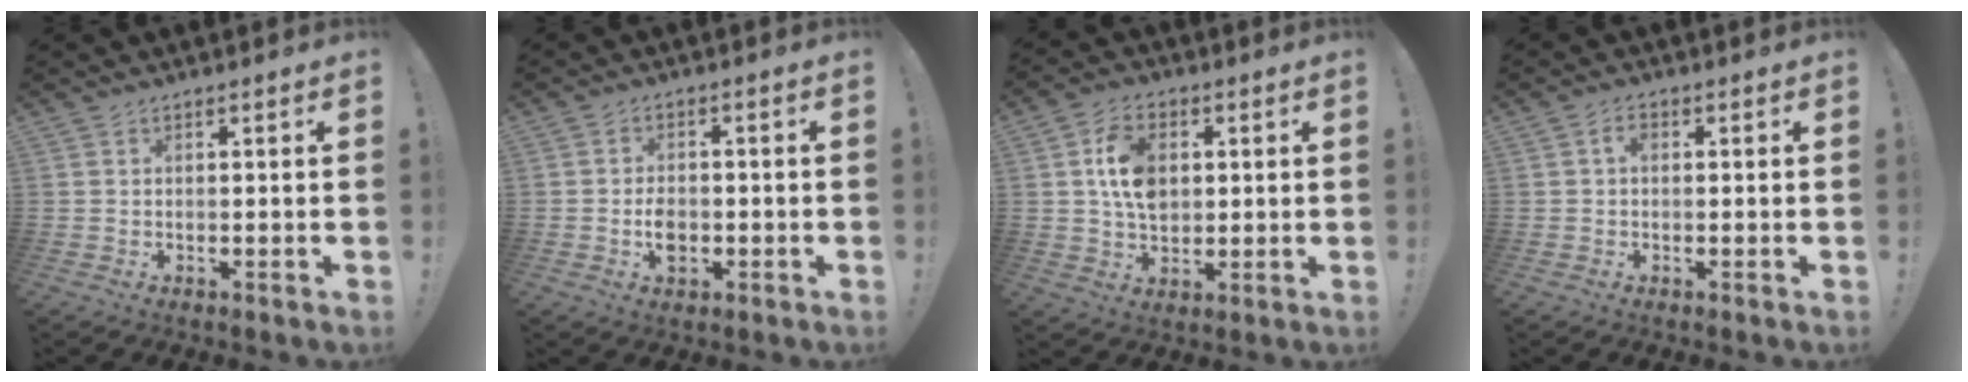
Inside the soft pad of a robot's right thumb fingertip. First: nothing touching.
{"total": 5.1, "force": [-1.9, 3.8, 2.7], "torque": [-0.041, 0.008, -0.032]}
{"total": 11.1, "force": [1.9, 8.2, 7.3], "torque": [-0.122, 0.008, 0.036]}
{"total": 2.1, "force": [0.0, 1.4, 1.5], "torque": [-0.030, 0.007, -0.001]}